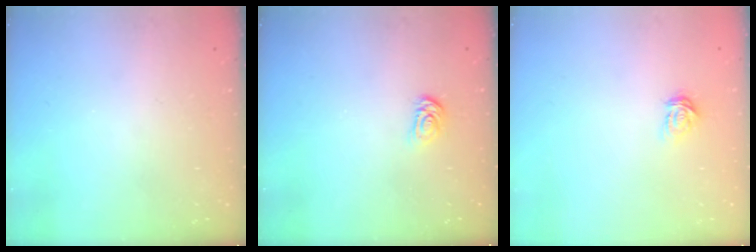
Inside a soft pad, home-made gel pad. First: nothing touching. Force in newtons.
{"total": 3.4, "press": 3.3, "slide": 0.5}
{"total": 3.5, "press": 3.5, "slide": 0.4}